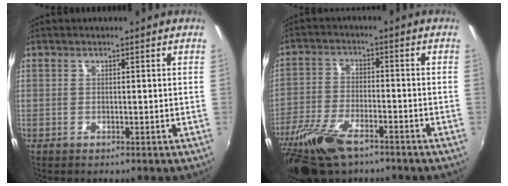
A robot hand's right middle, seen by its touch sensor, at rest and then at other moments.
{"total": 12.6, "force": [-8.7, 5.0, 7.6], "torque": [-0.182, -0.027, -0.169]}